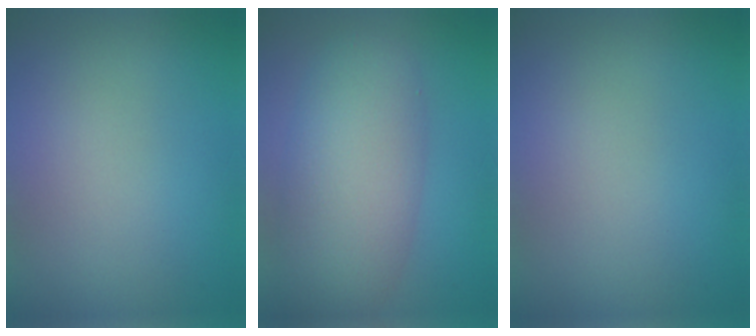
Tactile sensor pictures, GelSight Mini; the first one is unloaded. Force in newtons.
{"total": 7.7, "press": 7.7, "slide": 0.6}
{"total": 0.0}